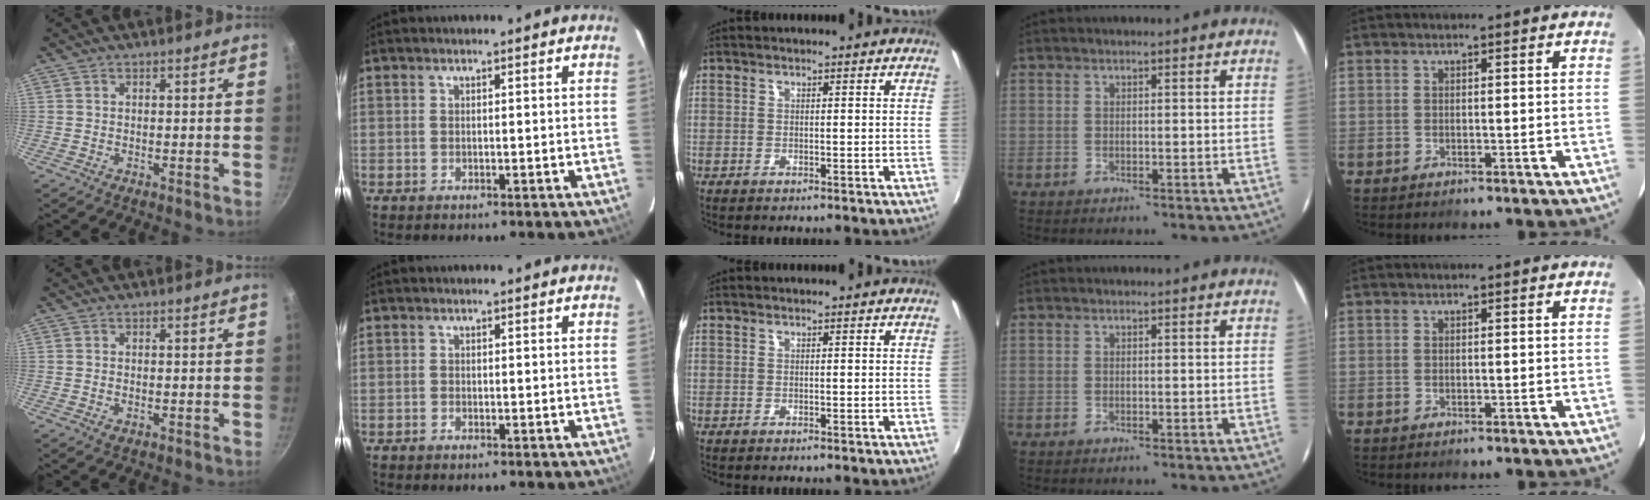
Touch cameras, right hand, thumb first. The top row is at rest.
{"thumb": {"total": 1.1, "force": [-0.2, 0.6, 0.9], "torque": [-0.014, -0.002, -0.003]}, "index": {"total": 0.7, "force": [-0.6, 0.3, 0.2], "torque": [-0.006, -0.001, -0.013]}}